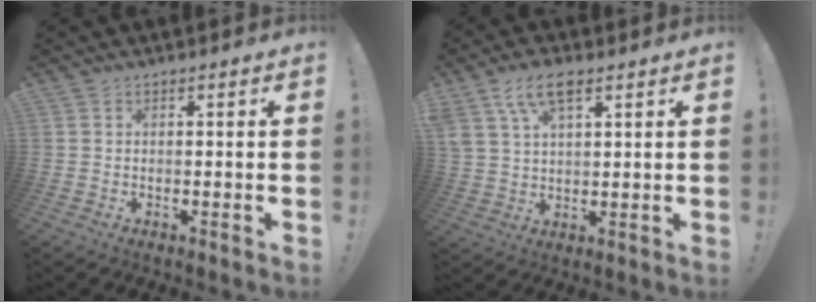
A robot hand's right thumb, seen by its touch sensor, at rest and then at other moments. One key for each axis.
{"total": 9.3, "fx": 5.4, "fy": 4.2, "fz": 6.2, "tx": -0.114, "ty": -0.009, "tz": 0.104}